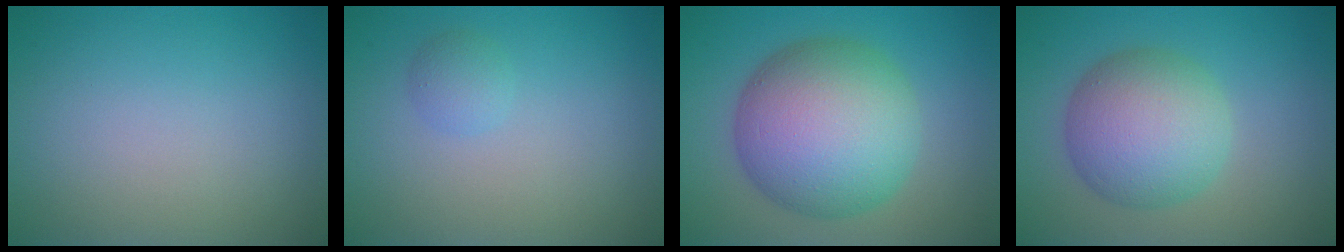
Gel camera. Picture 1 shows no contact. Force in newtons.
{"total": 1.3, "press": 1.3, "slide": 0.1}
{"total": 11.8, "press": 11.8, "slide": 0.2}
{"total": 7.2, "press": 7.2, "slide": 0.2}